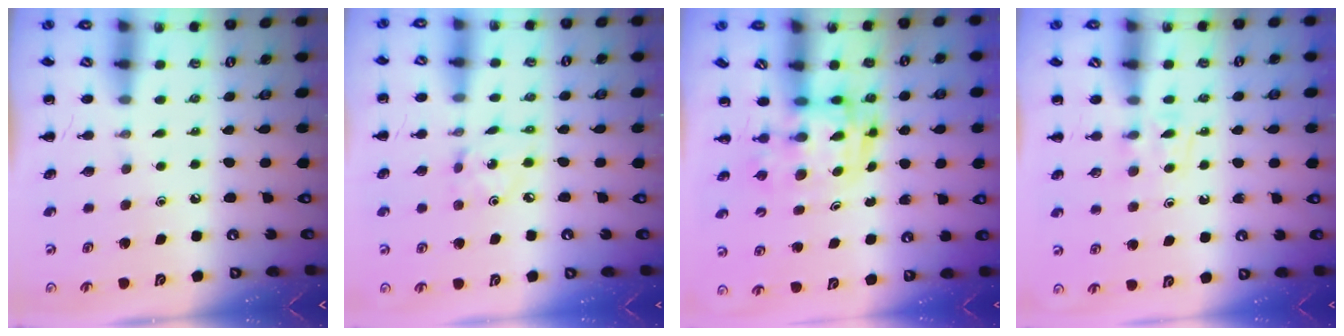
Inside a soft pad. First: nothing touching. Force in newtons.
{"total": 2.2, "press": 2.2, "slide": 0.4}
{"total": 3.0, "press": 3.0, "slide": 0.5}
{"total": 4.5, "press": 4.2, "slide": 1.5}